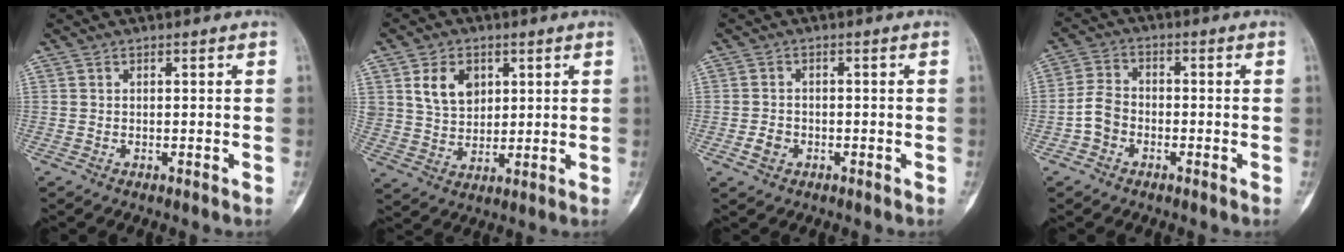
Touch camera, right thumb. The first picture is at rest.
{"total": 8.4, "force": [3.3, 6.2, 4.7], "torque": [-0.059, -0.017, 0.068]}
{"total": 2.6, "force": [-1.1, 2.1, 1.2], "torque": [-0.013, 0.010, -0.018]}
{"total": 5.3, "force": [-1.9, 4.1, 2.7], "torque": [-0.040, 0.023, -0.045]}